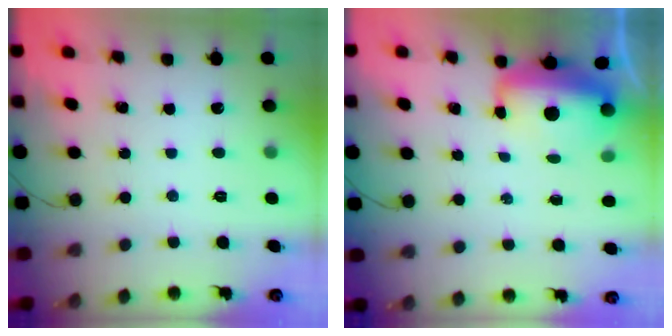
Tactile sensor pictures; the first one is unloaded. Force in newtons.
{"total": 10.9, "press": 10.4, "slide": 3.2}